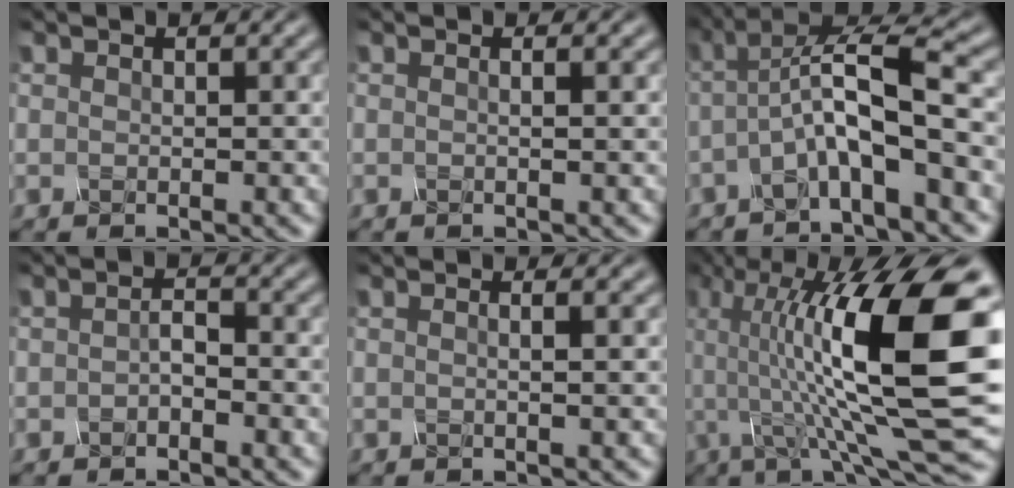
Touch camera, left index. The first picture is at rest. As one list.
[{"total": 1.3, "force": [0.1, 0.6, 1.2], "torque": [-0.008, -0.001, -0.017]}, {"total": 5.9, "force": [-1.3, 1.2, 5.6], "torque": [-0.105, 0.017, -0.032]}, {"total": 1.0, "force": [-0.7, 0.3, 0.7], "torque": [-0.018, 0.000, -0.012]}, {"total": 2.0, "force": [0.3, 0.9, 1.7], "torque": [-0.012, 0.003, -0.024]}, {"total": 16.4, "force": [2.2, 4.4, 15.6], "torque": [-0.270, 0.008, 0.040]}]